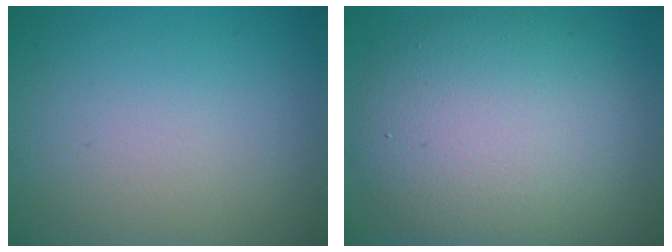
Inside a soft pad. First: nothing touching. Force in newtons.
{"total": 10.2, "press": 10.1, "slide": 0.8}